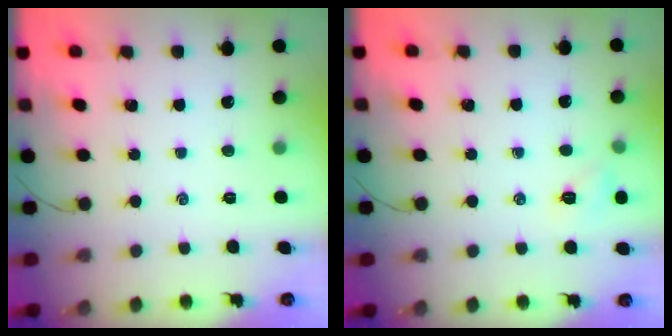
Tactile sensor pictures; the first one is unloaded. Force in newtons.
{"total": 6.1, "press": 5.9, "slide": 1.2}